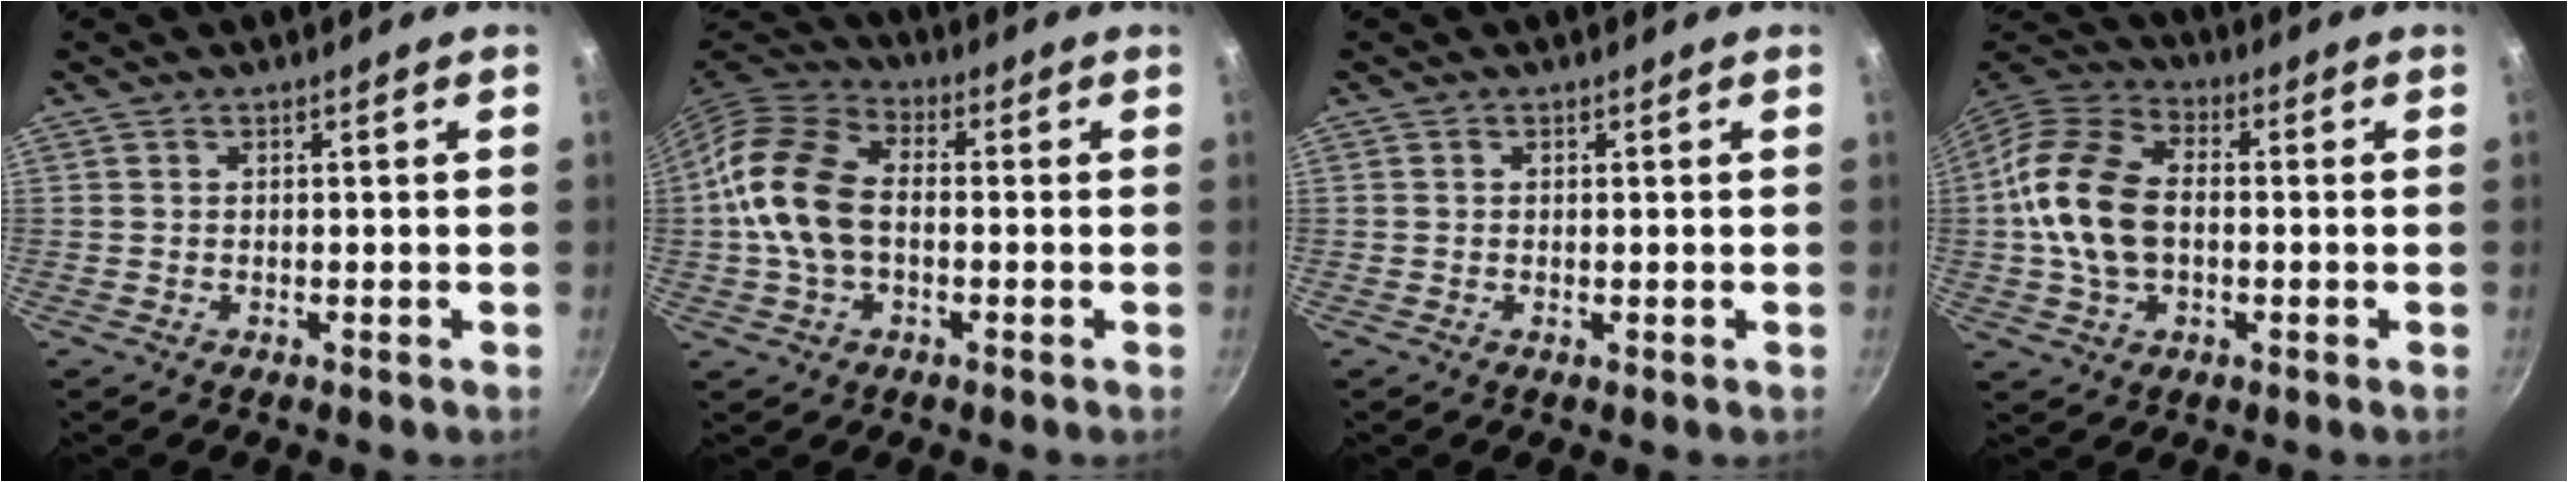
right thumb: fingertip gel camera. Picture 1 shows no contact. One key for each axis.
{"total": 13.9, "fx": -0.7, "fy": 9.1, "fz": 10.4, "tx": -0.188, "ty": 0.031, "tz": -0.028}
{"total": 0.0}
{"total": 15.1, "fx": -0.4, "fy": 9.9, "fz": 11.4, "tx": -0.207, "ty": 0.025, "tz": -0.021}